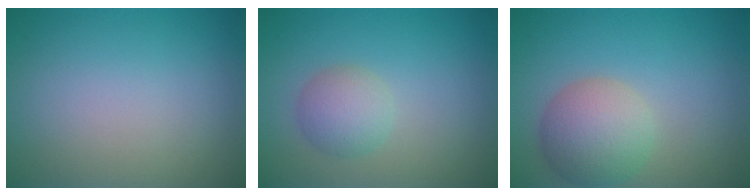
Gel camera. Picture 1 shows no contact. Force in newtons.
{"total": 2.7, "press": 2.7, "slide": 0.1}
{"total": 4.9, "press": 4.9, "slide": 0.4}